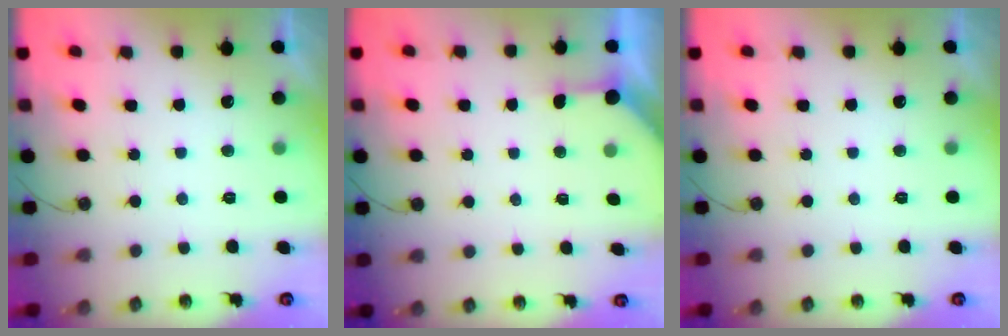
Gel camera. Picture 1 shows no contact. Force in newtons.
{"total": 2.9, "press": 2.8, "slide": 0.3}
{"total": 0.0}